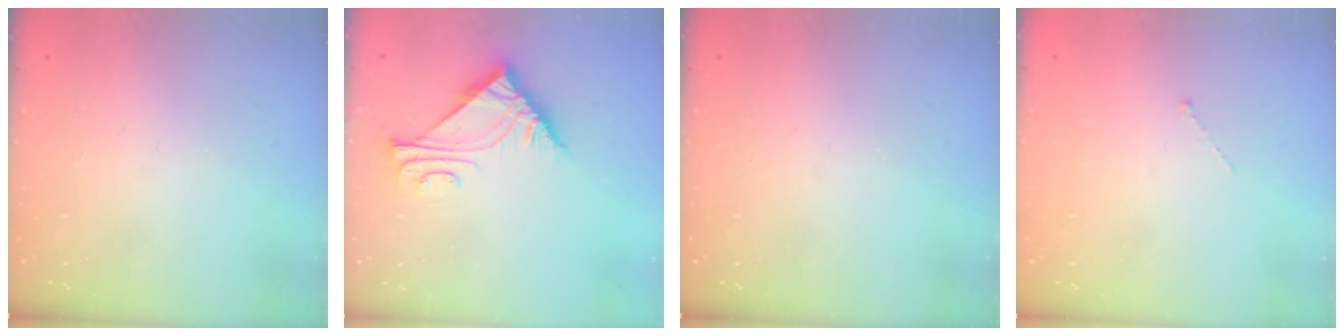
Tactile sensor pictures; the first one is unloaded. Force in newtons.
{"total": 6.4, "press": 6.4, "slide": 0.1}
{"total": 0.0}
{"total": 0.0}